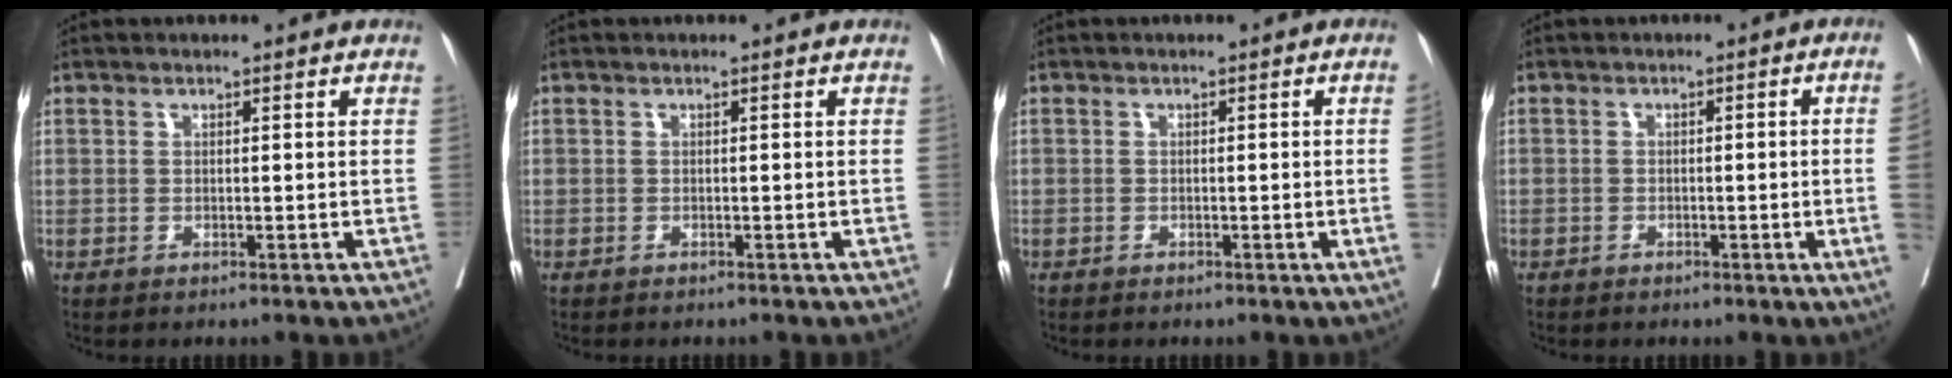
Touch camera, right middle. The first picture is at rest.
{"total": 0.6, "force": [-0.5, 0.1, 0.2], "torque": [-0.003, -0.001, -0.010]}
{"total": 1.4, "force": [-0.4, -0.4, 1.3], "torque": [-0.015, 0.001, -0.006]}
{"total": 4.2, "force": [-1.0, -0.7, 4.1], "torque": [-0.046, 0.002, -0.014]}